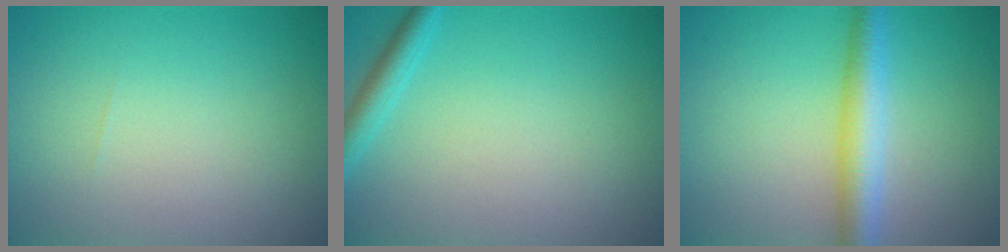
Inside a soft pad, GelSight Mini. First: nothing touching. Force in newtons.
{"total": 2.1, "press": 2.0, "slide": 0.2}
{"total": 4.0, "press": 4.0, "slide": 0.0}